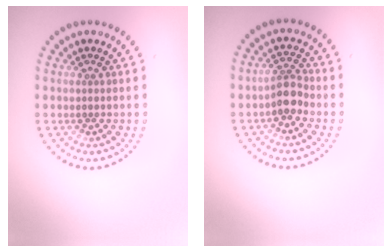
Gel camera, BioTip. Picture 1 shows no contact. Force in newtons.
{"total": 2.5, "press": 2.0, "slide": 1.4}